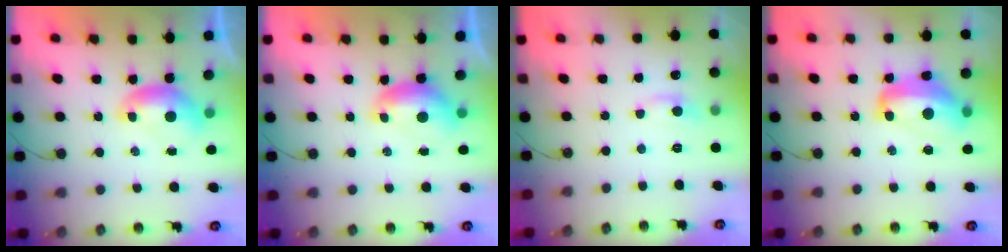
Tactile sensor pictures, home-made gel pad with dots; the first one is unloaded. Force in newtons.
{"total": 0.0}
{"total": 1.7, "press": 1.6, "slide": 0.7}
{"total": 8.7, "press": 8.5, "slide": 1.5}